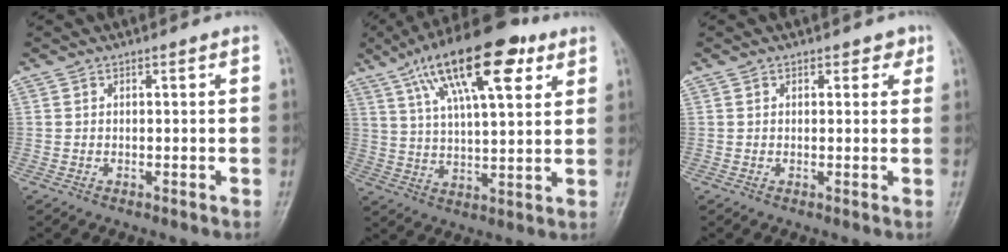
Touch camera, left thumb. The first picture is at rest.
{"total": 19.9, "force": [10.0, 7.1, 15.7], "torque": [-0.245, -0.010, 0.167]}
{"total": 2.0, "force": [1.3, 1.4, 0.7], "torque": [0.013, -0.004, 0.011]}